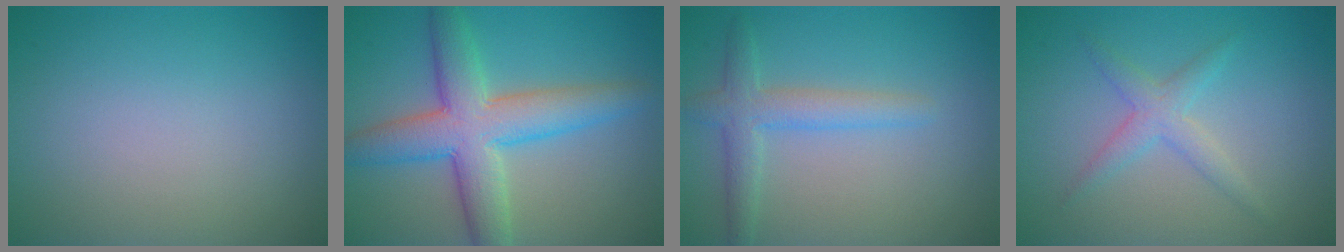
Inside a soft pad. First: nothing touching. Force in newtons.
{"total": 7.5, "press": 7.5, "slide": 0.2}
{"total": 3.0, "press": 3.0, "slide": 0.2}
{"total": 2.2, "press": 2.2, "slide": 0.1}